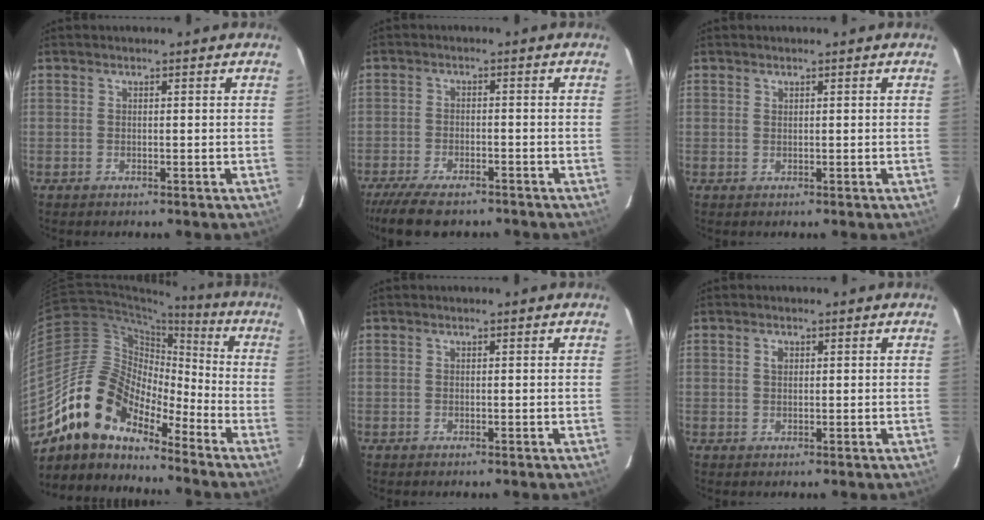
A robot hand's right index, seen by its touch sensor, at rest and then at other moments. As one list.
[{"total": 9.5, "force": [-7.9, 2.6, 4.5], "torque": [-0.114, -0.028, -0.137]}, {"total": 0.0}, {"total": 14.9, "force": [-12.0, 6.4, 6.0], "torque": [-0.108, 0.018, -0.235]}, {"total": 0.0}, {"total": 1.2, "force": [0.3, 0.9, 0.7], "torque": [-0.013, 0.006, 0.005]}]